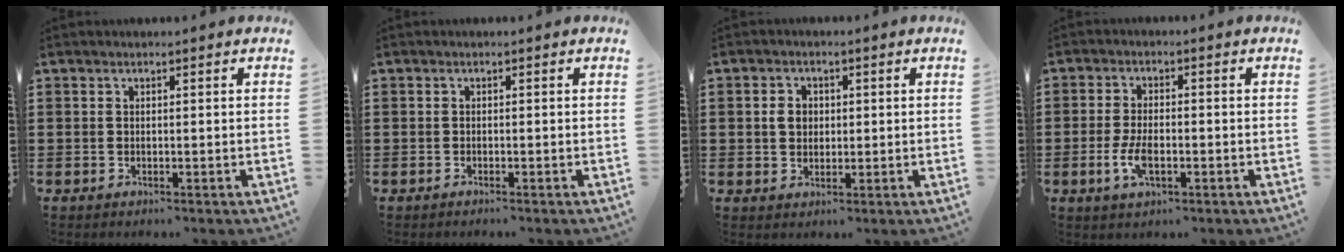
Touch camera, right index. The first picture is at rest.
{"total": 0.6, "force": [-0.6, -0.2, 0.0], "torque": [0.000, -0.002, -0.011]}
{"total": 2.5, "force": [0.1, 2.1, 1.4], "torque": [-0.033, 0.010, 0.000]}
{"total": 4.6, "force": [-1.5, 2.1, 3.8], "torque": [-0.085, -0.002, -0.030]}